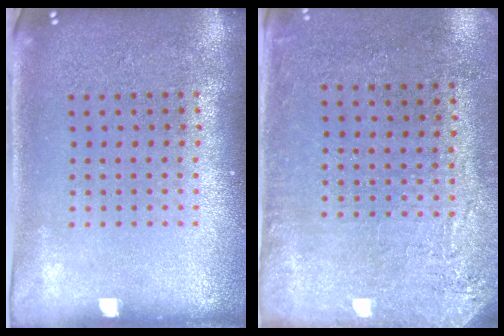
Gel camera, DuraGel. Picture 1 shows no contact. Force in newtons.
{"total": 2.8, "press": 2.3, "slide": 1.5}